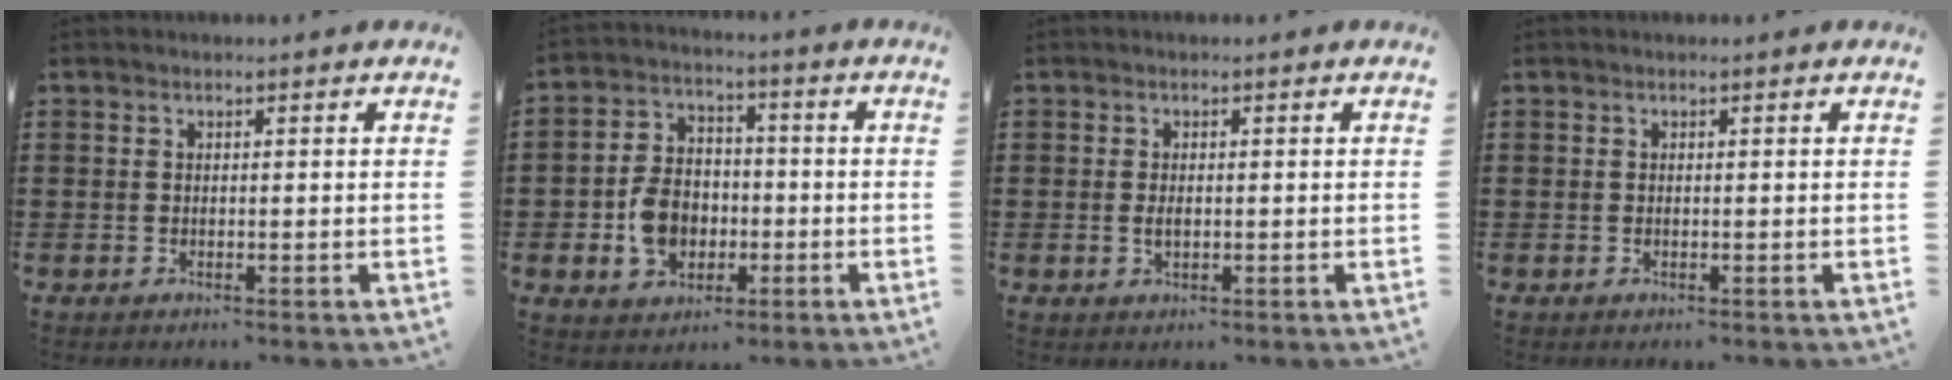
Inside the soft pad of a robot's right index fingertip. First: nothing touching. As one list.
[{"total": 7.9, "force": [-2.0, 6.0, 4.8], "torque": [-0.116, 0.009, -0.039]}, {"total": 1.3, "force": [-0.1, 0.7, 1.2], "torque": [-0.022, 0.004, -0.002]}, {"total": 0.0}]